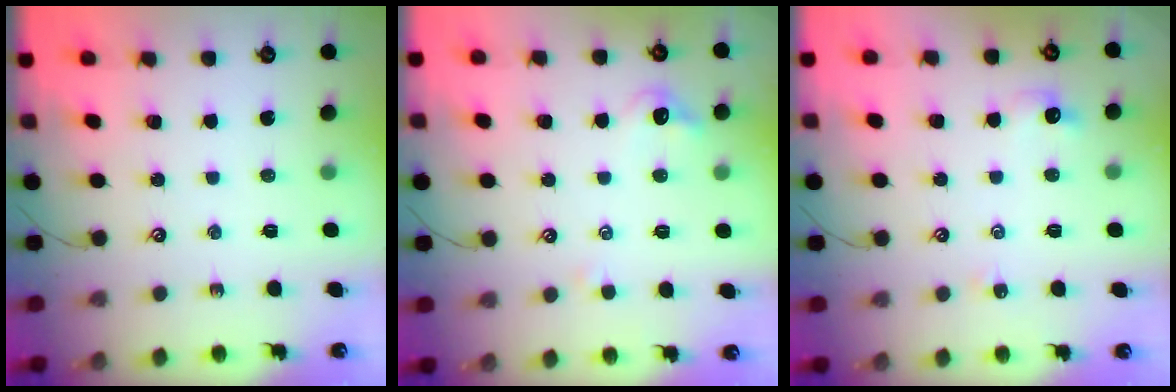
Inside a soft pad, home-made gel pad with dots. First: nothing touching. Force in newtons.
{"total": 0.8, "press": 0.5, "slide": 0.7}
{"total": 1.9, "press": 1.8, "slide": 0.6}